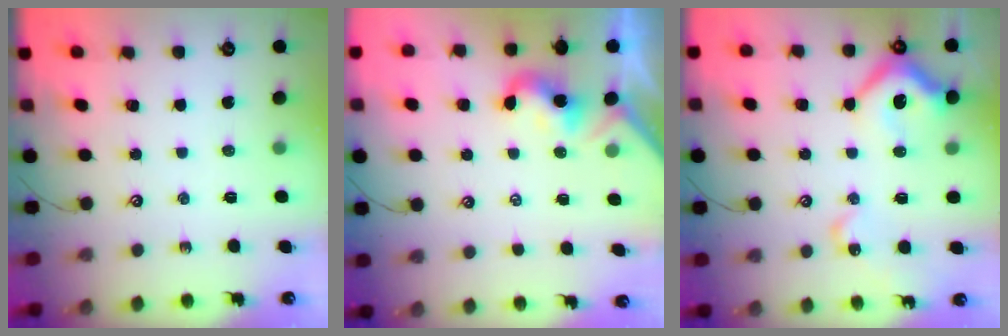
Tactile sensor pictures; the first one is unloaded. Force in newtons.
{"total": 0.8, "press": 0.7, "slide": 0.5}
{"total": 13.8, "press": 13.6, "slide": 1.8}